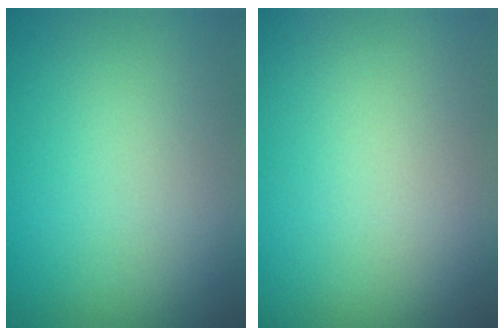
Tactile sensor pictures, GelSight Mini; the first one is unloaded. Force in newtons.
{"total": 0.0}